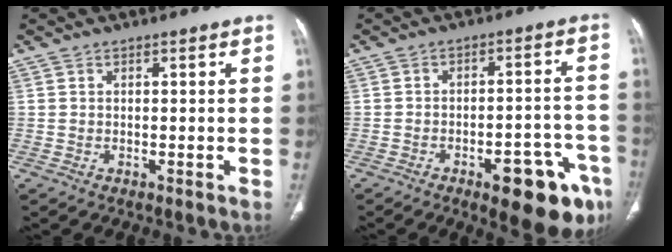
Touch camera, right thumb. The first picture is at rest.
{"total": 15.1, "force": [-8.0, 5.4, 11.6], "torque": [-0.093, 0.047, -0.094]}